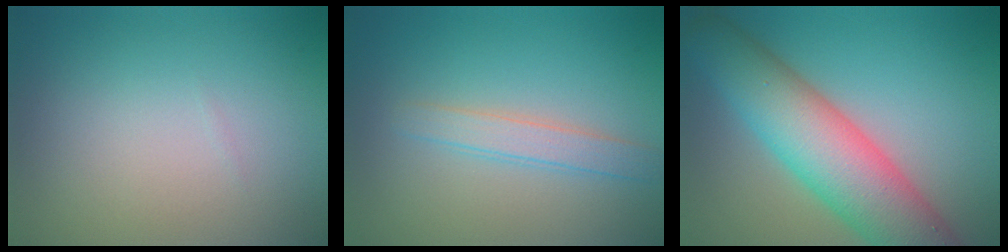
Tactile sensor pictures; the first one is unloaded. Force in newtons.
{"total": 2.1, "press": 2.1, "slide": 0.0}
{"total": 9.7, "press": 9.6, "slide": 0.6}